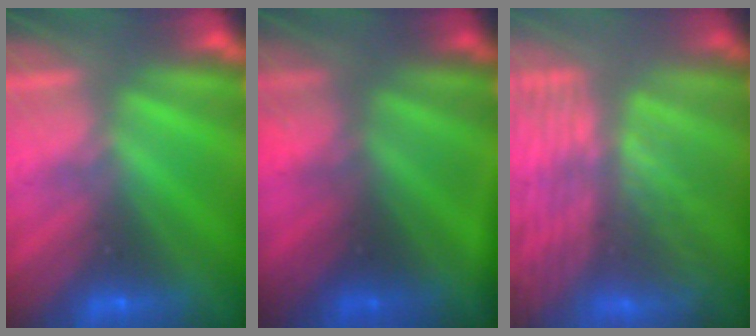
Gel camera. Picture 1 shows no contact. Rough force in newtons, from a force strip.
{"total": 6.4}
{"total": 8.2}